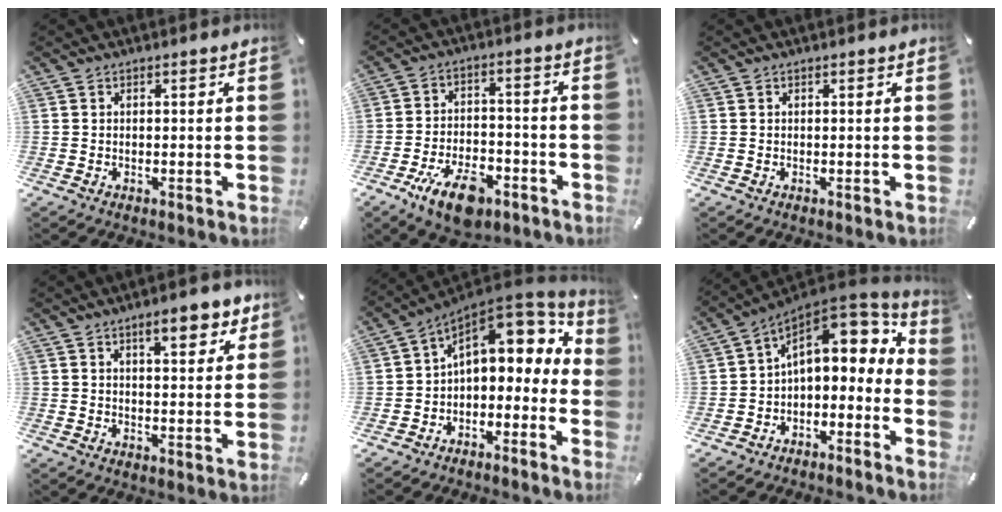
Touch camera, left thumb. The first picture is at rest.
{"total": 11.4, "force": [-6.4, 5.9, 7.4], "torque": [-0.141, 0.035, -0.112]}
{"total": 0.0}
{"total": 8.1, "force": [5.2, 2.8, 5.5], "torque": [-0.071, -0.023, 0.083]}
{"total": 10.8, "force": [4.2, 7.1, 7.0], "torque": [-0.095, -0.036, 0.074]}
{"total": 11.7, "force": [4.0, 7.8, 7.8], "torque": [-0.105, -0.033, 0.071]}